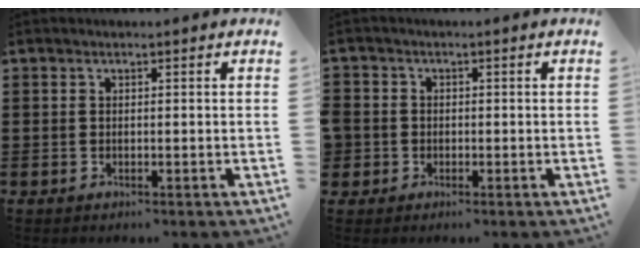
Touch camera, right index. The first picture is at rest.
{"total": 1.8, "force": [-0.7, 1.6, 0.0], "torque": [-0.006, 0.006, -0.019]}